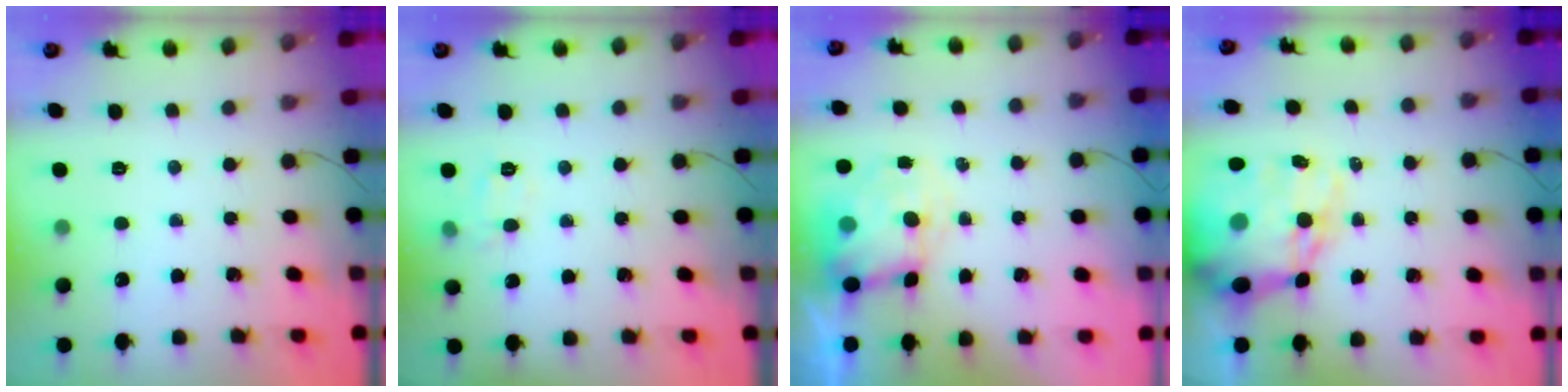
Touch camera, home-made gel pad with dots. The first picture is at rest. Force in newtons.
{"total": 7.3, "press": 7.2, "slide": 1.0}
{"total": 7.4, "press": 7.2, "slide": 1.7}
{"total": 20.1, "press": 19.5, "slide": 4.9}